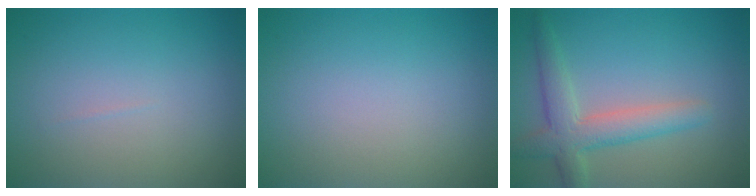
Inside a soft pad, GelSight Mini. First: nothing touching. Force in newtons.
{"total": 0.0}
{"total": 4.3, "press": 4.2, "slide": 0.4}